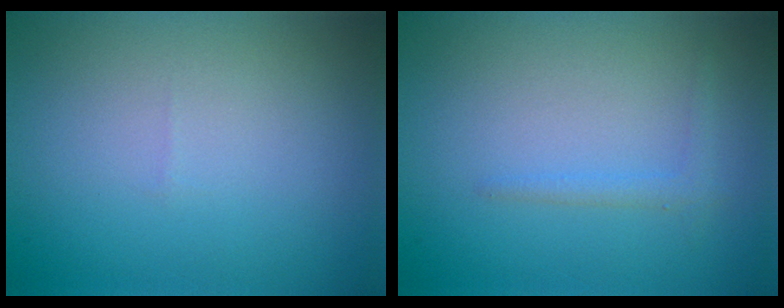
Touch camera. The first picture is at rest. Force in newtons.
{"total": 1.1, "press": 1.1, "slide": 0.1}